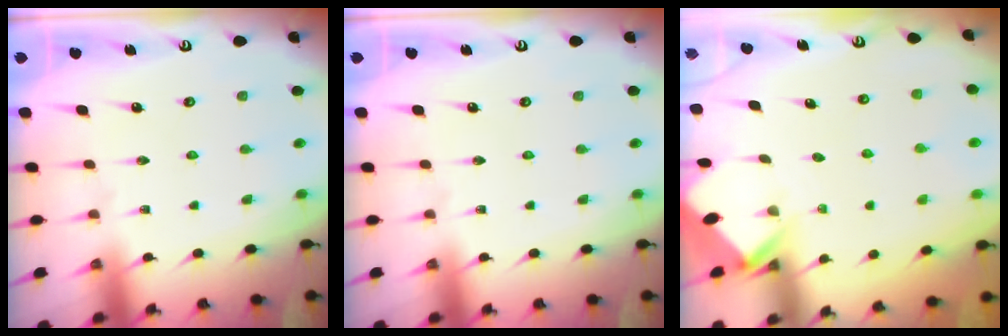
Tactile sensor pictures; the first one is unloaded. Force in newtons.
{"total": 0.0}
{"total": 2.6, "press": 2.6, "slide": 0.2}